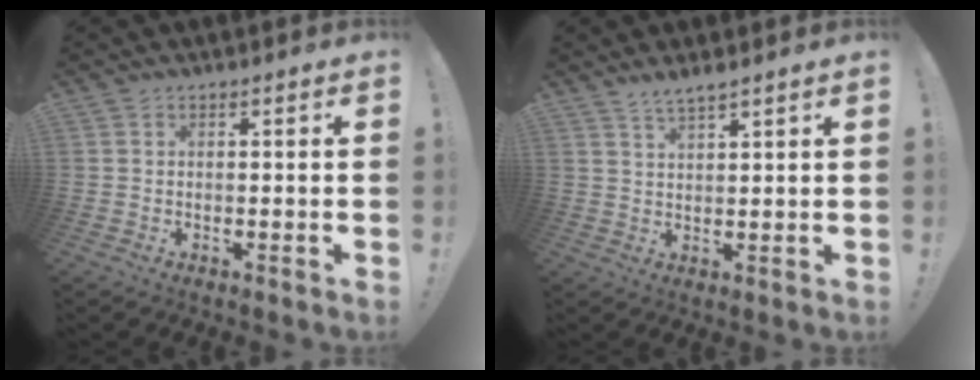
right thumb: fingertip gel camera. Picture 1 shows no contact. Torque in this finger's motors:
{"motor_torque": [0.01, -0.01, 0.05, 0.05, 0.00]}